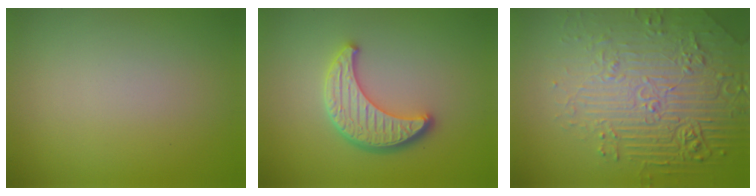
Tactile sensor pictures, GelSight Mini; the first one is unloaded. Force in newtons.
{"total": 4.4, "press": 3.8, "slide": 2.3}
{"total": 8.0, "press": 6.1, "slide": 5.1}